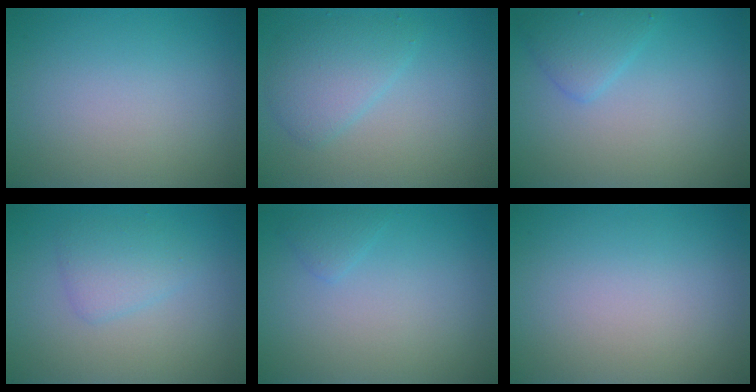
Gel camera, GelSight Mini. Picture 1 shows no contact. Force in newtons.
{"total": 3.0, "press": 3.0, "slide": 0.2}
{"total": 2.1, "press": 2.1, "slide": 0.0}
{"total": 2.1, "press": 2.1, "slide": 0.0}
{"total": 0.9, "press": 0.9, "slide": 0.1}
{"total": 0.0}